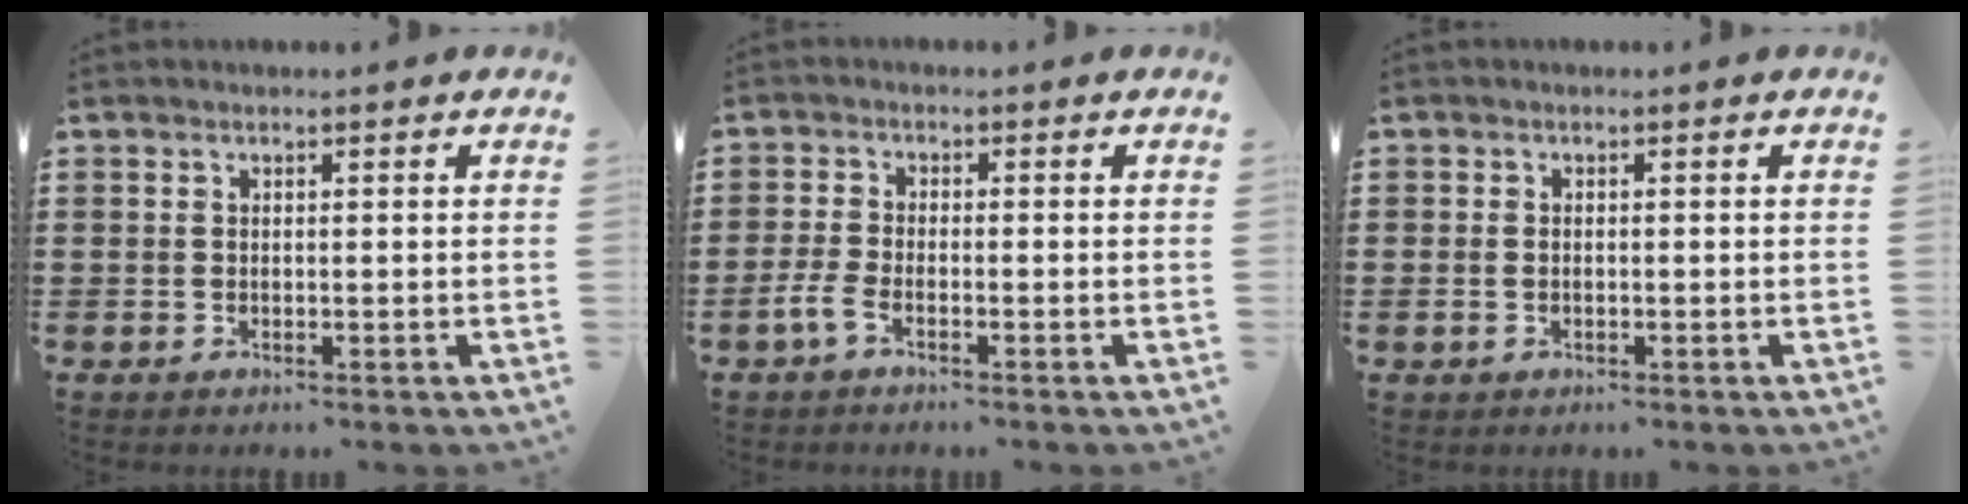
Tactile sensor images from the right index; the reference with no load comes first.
{"total": 3.0, "force": [-1.7, 0.8, 2.3], "torque": [-0.059, -0.008, -0.037]}
{"total": 0.9, "force": [-0.2, 0.6, 0.6], "torque": [-0.013, 0.004, -0.006]}